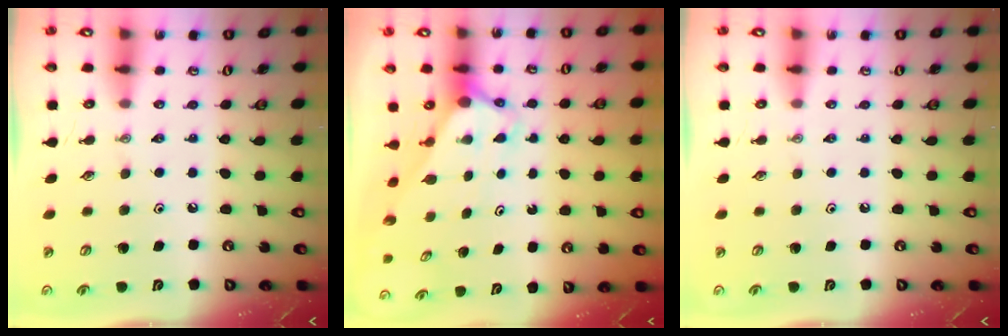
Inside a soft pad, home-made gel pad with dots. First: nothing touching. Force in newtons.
{"total": 2.7, "press": 2.7, "slide": 0.2}
{"total": 0.0}